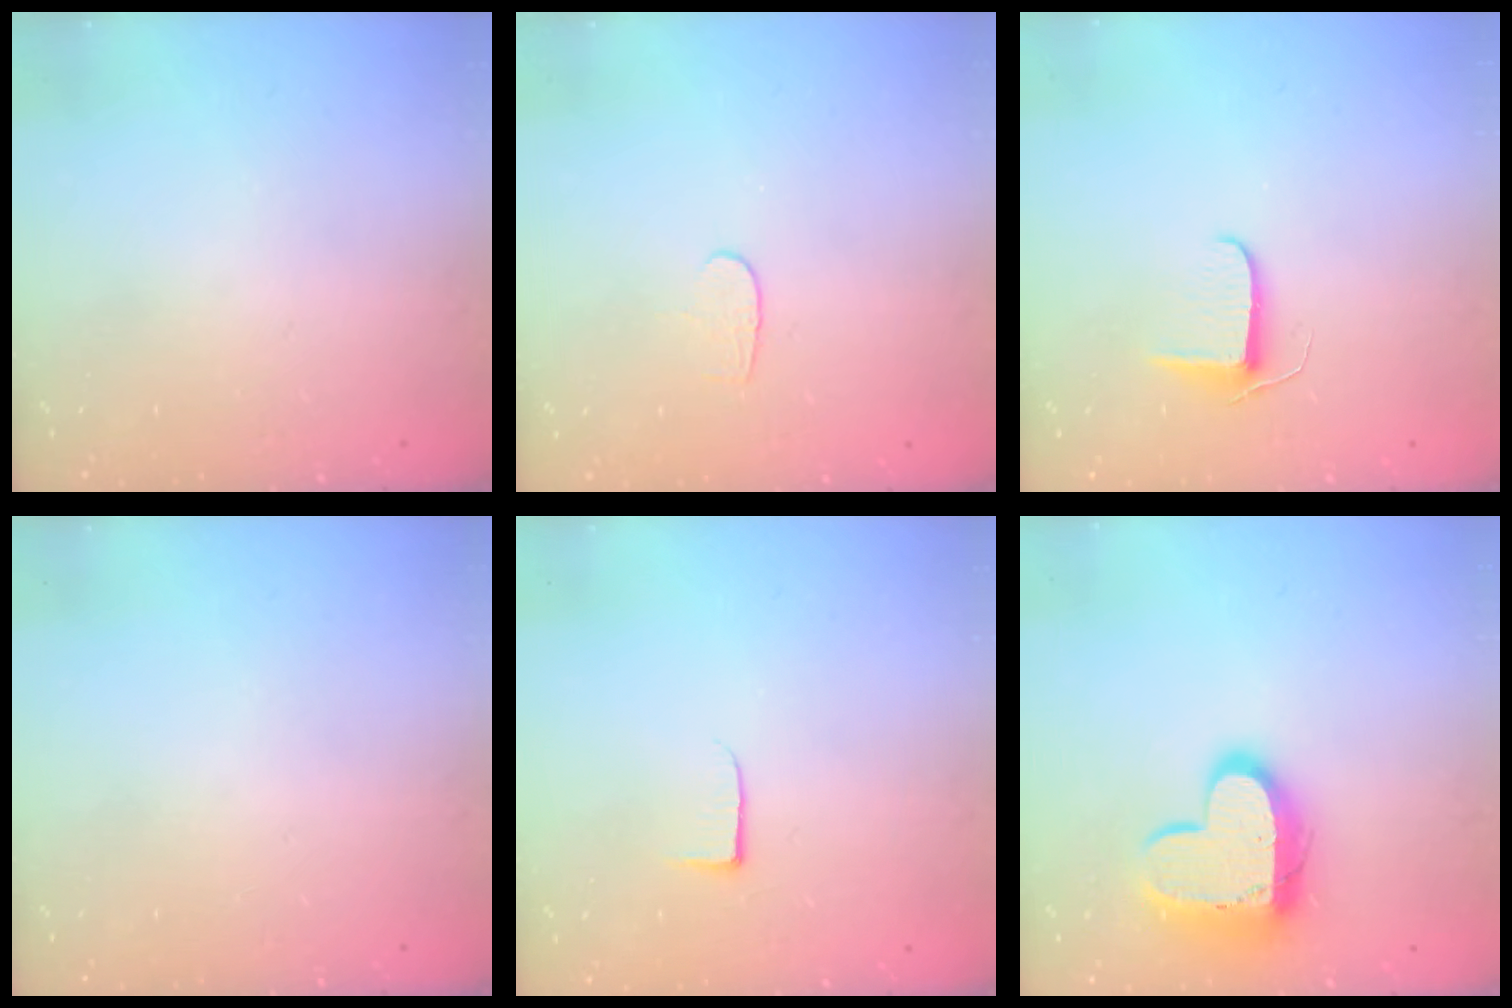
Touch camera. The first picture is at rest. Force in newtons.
{"total": 4.3, "press": 4.3, "slide": 0.3}
{"total": 6.3, "press": 6.2, "slide": 0.5}
{"total": 0.0}
{"total": 3.7, "press": 3.7, "slide": 0.5}
{"total": 14.4, "press": 14.4, "slide": 1.1}